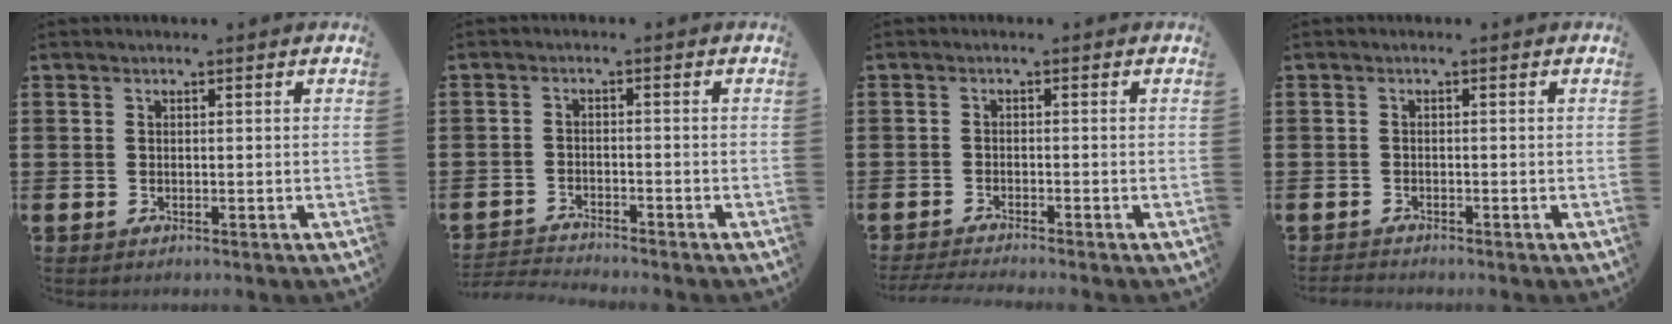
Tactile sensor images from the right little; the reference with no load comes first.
{"total": 2.2, "force": [-2.2, -0.1, -0.1], "torque": [-0.004, 0.002, -0.047]}
{"total": 1.4, "force": [-1.4, -0.2, 0.4], "torque": [-0.005, 0.001, -0.027]}
{"total": 0.8, "force": [-0.8, 0.1, 0.0], "torque": [-0.001, -0.001, -0.017]}